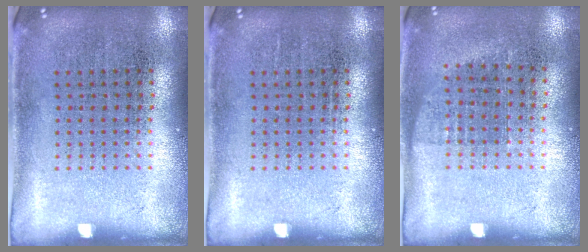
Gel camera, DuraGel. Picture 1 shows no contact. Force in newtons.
{"total": 0.0}
{"total": 0.7, "press": 0.7, "slide": 0.3}